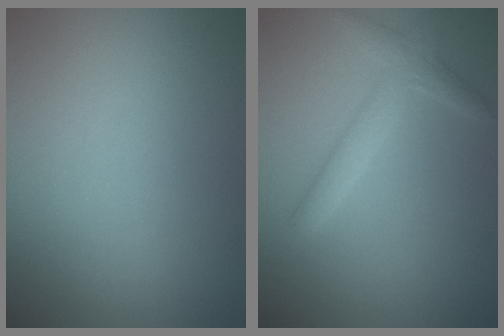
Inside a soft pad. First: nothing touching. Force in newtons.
{"total": 2.4, "press": 2.4, "slide": 0.0}